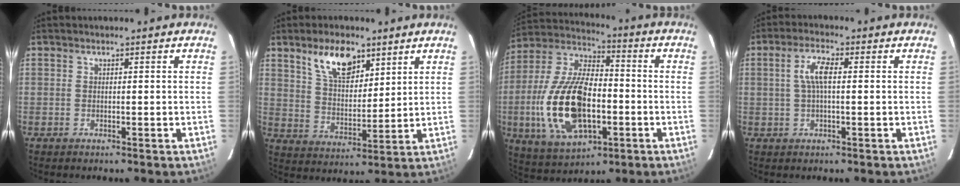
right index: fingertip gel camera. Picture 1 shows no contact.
{"total": 10.6, "force": [6.5, 5.1, 6.5], "torque": [-0.108, 0.007, 0.125]}
{"total": 21.2, "force": [-4.6, 10.5, 17.8], "torque": [-0.375, -0.003, -0.072]}
{"total": 4.7, "force": [0.5, 1.4, 4.4], "torque": [-0.088, 0.009, 0.011]}